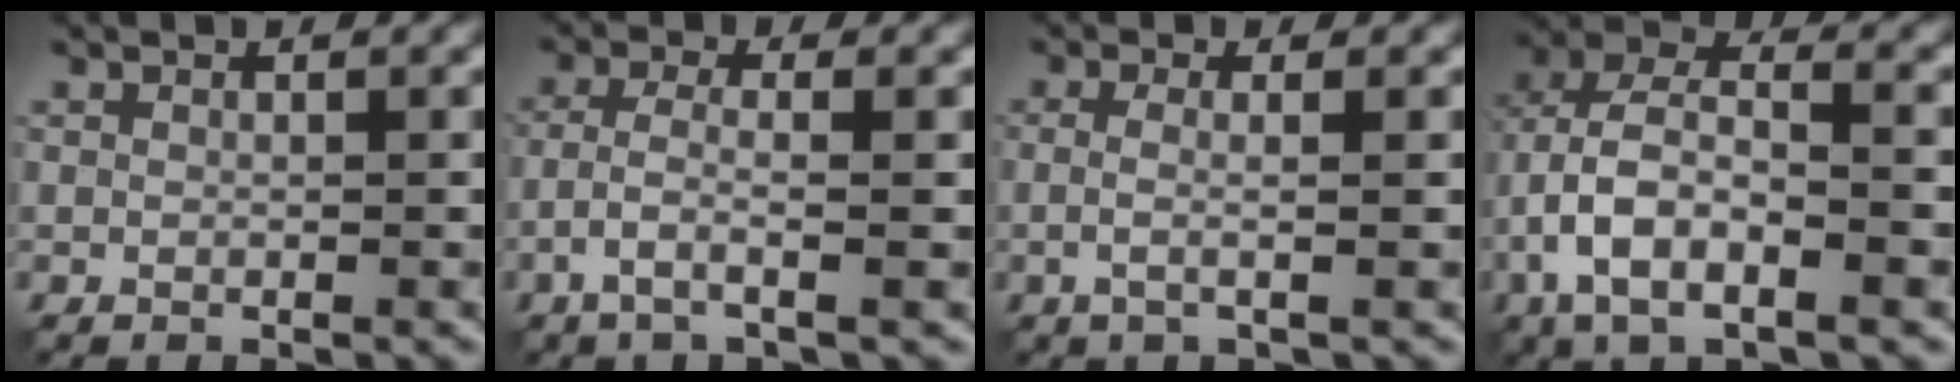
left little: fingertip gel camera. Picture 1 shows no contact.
{"total": 3.0, "force": [-1.3, 0.6, 2.6], "torque": [-0.055, 0.008, -0.036]}
{"total": 2.3, "force": [-0.1, 0.7, 2.2], "torque": [-0.040, 0.002, -0.011]}
{"total": 9.1, "force": [-2.5, 4.6, 7.4], "torque": [-0.151, 0.015, -0.057]}